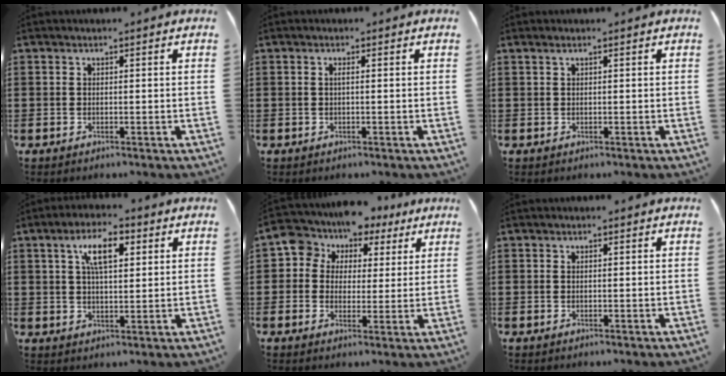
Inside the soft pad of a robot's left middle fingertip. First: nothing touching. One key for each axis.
{"total": 0.8, "fx": 0.0, "fy": 0.1, "fz": 0.8, "tx": -0.015, "ty": -0.001, "tz": 0.000}
{"total": 0.6, "fx": 0.4, "fy": 0.0, "fz": 0.5, "tx": -0.010, "ty": 0.001, "tz": 0.007}
{"total": 6.9, "fx": 2.9, "fy": 2.5, "fz": 5.8, "tx": -0.114, "ty": 0.009, "tz": 0.046}
{"total": 6.1, "fx": 3.4, "fy": 5.0, "fz": 0.7, "tx": -0.056, "ty": -0.018, "tz": 0.056}
{"total": 0.0}